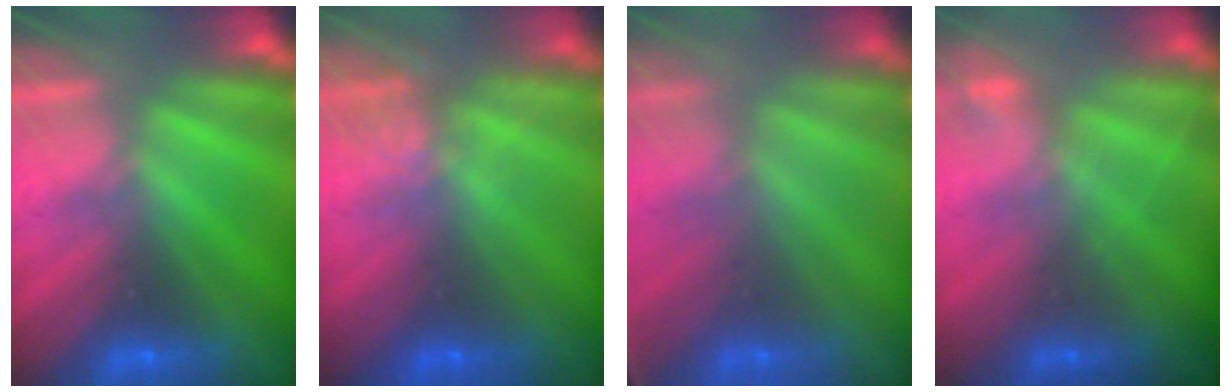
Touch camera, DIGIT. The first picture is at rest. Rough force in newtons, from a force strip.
{"total": 3.9}
{"total": 2.3}
{"total": 2.2}